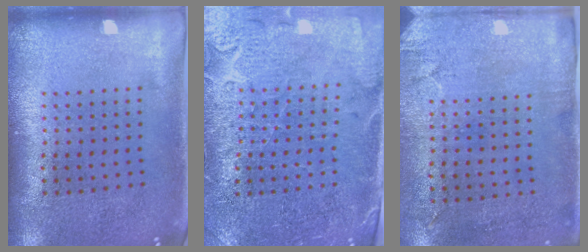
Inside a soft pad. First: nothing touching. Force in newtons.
{"total": 3.3, "press": 3.1, "slide": 1.2}
{"total": 2.9, "press": 2.3, "slide": 1.7}